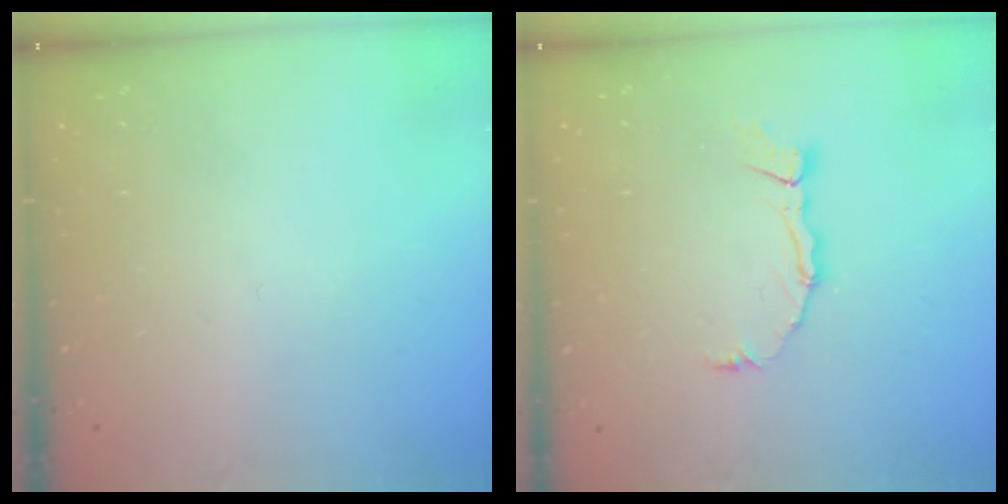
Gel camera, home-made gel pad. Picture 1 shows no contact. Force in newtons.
{"total": 4.3, "press": 4.3, "slide": 0.2}